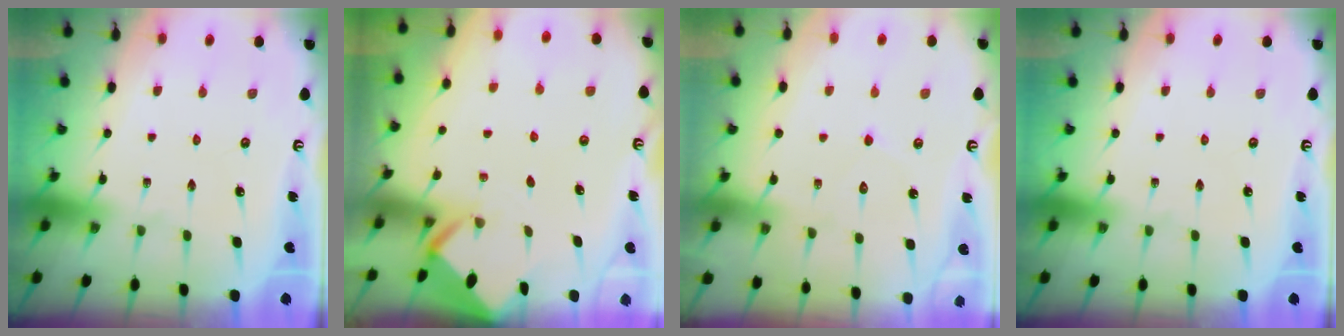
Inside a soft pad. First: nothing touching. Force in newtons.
{"total": 1.9, "press": 1.9, "slide": 0.2}
{"total": 5.1, "press": 5.0, "slide": 0.6}
{"total": 0.0}